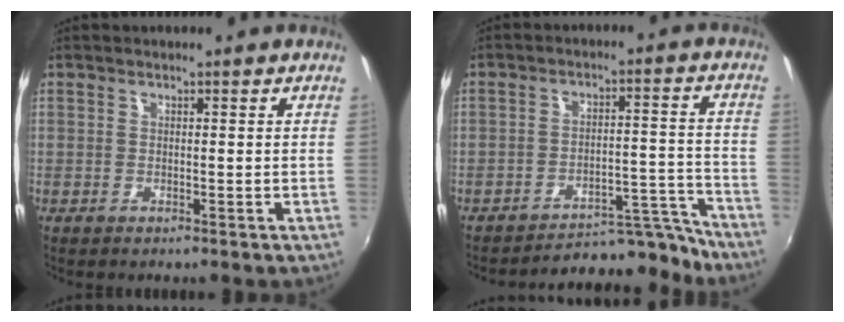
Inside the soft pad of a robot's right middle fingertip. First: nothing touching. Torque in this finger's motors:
{"motor_torque": [0.70, -1.29, -0.18, -0.03]}